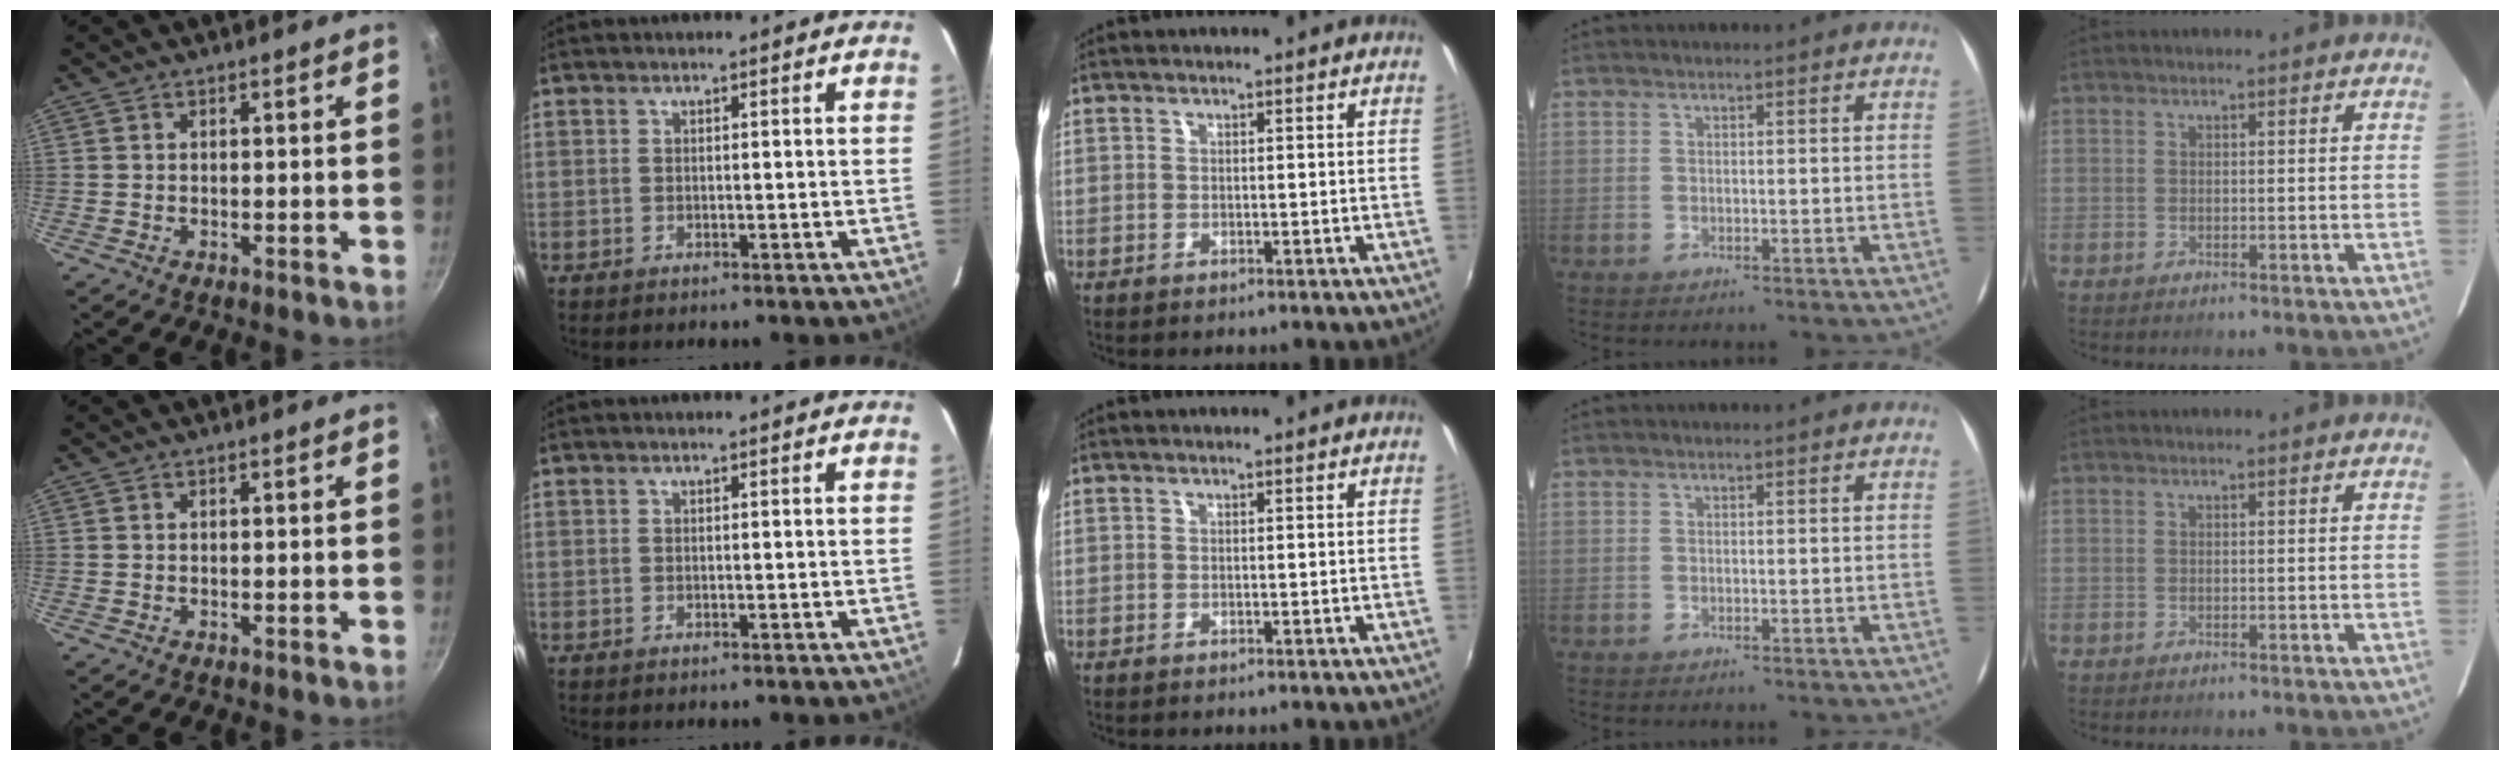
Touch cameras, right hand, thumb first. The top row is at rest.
{}